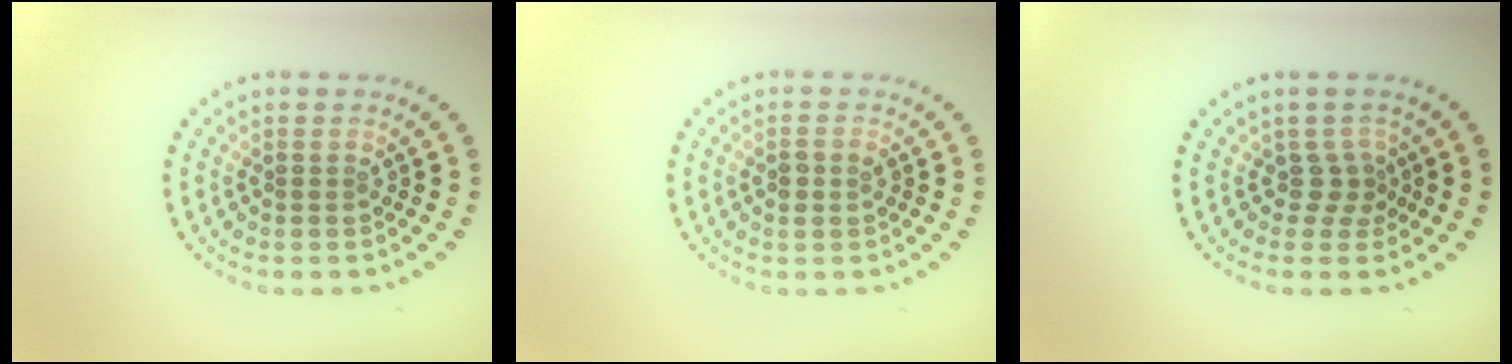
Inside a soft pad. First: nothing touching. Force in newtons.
{"total": 1.4, "press": 1.4, "slide": 0.3}
{"total": 1.8, "press": 1.2, "slide": 1.4}